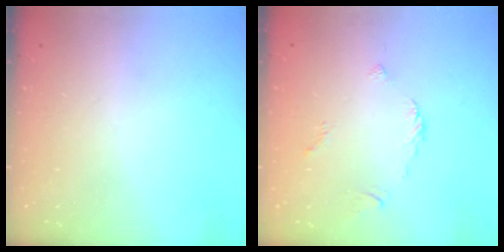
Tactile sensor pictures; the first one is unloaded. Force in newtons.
{"total": 3.2, "press": 3.1, "slide": 0.6}